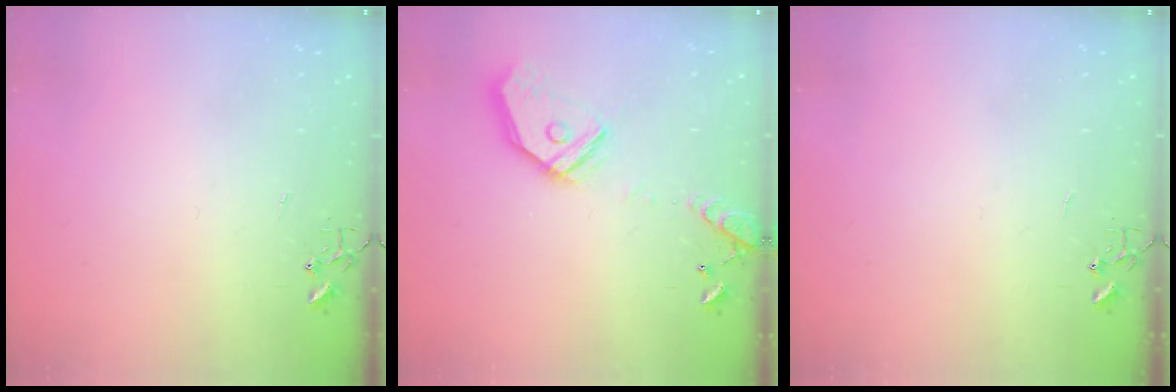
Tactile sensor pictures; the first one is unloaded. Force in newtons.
{"total": 16.6, "press": 16.4, "slide": 2.8}
{"total": 0.0}